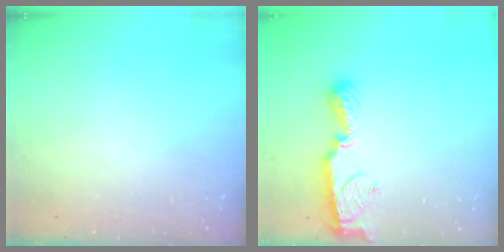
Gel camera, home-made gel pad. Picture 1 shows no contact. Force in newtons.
{"total": 8.5, "press": 8.4, "slide": 0.2}